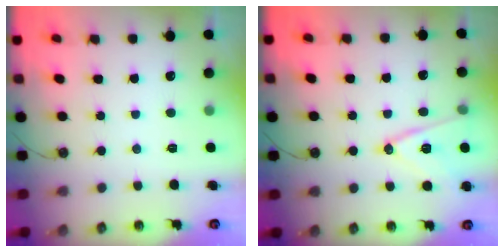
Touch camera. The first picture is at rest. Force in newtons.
{"total": 13.1, "press": 12.7, "slide": 3.4}